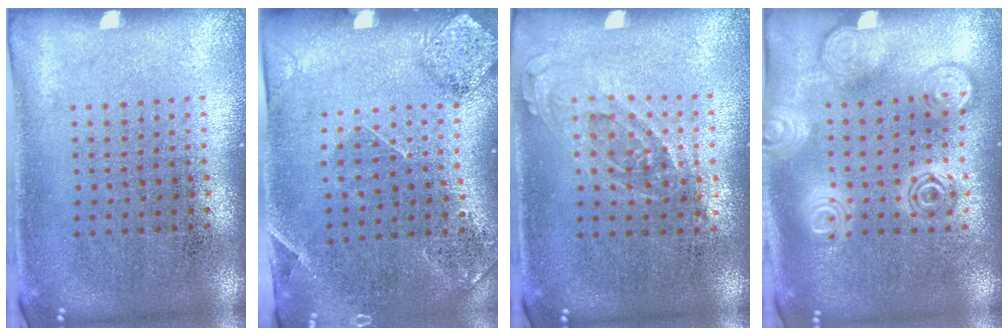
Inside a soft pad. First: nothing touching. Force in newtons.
{"total": 1.5, "press": 1.4, "slide": 0.6}
{"total": 0.7, "press": 0.7, "slide": 0.3}
{"total": 3.0, "press": 3.0, "slide": 0.4}